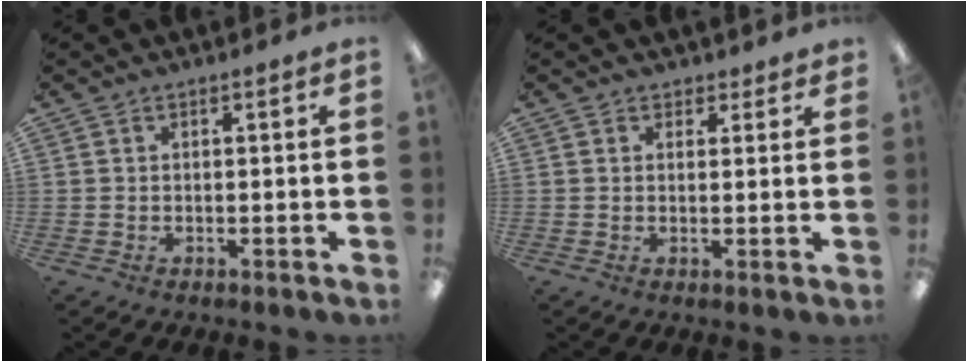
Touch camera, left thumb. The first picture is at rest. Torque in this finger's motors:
{"motor_torque": [-0.44, 0.14, -0.20, 0.00, -0.05]}